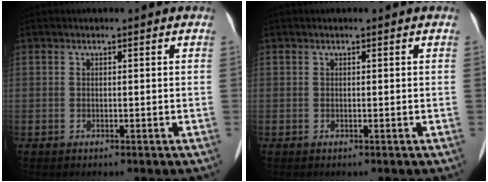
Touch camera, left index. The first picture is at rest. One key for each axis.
{"total": 0.0}